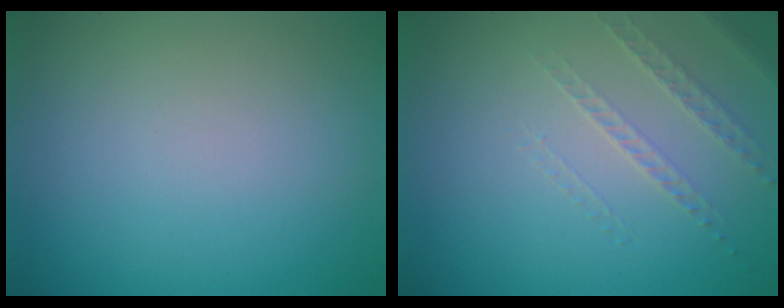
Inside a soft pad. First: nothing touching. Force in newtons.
{"total": 1.3, "press": 0.9, "slide": 0.9}